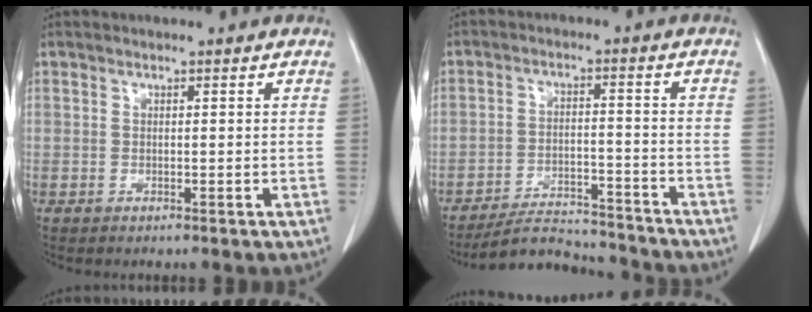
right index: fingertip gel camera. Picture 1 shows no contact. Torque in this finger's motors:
{"motor_torque": [-1.08, -0.80, -0.27, -0.15]}